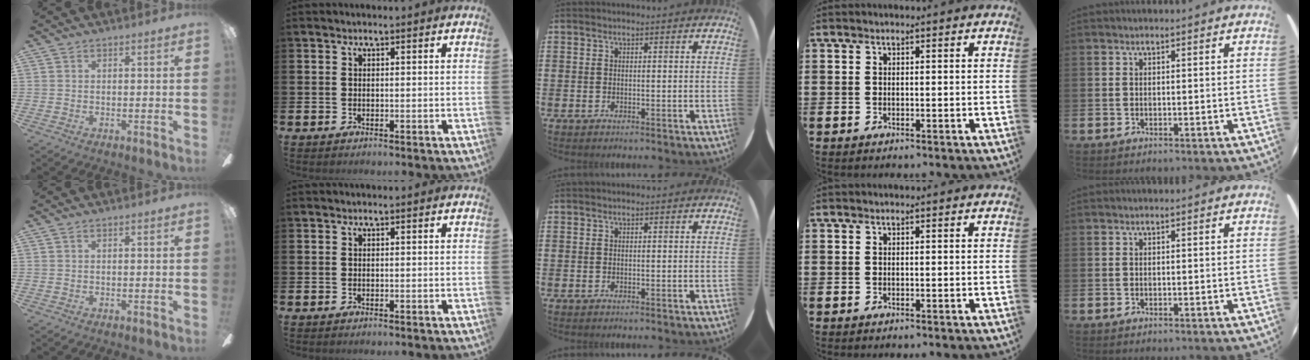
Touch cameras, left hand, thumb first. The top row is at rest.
{}